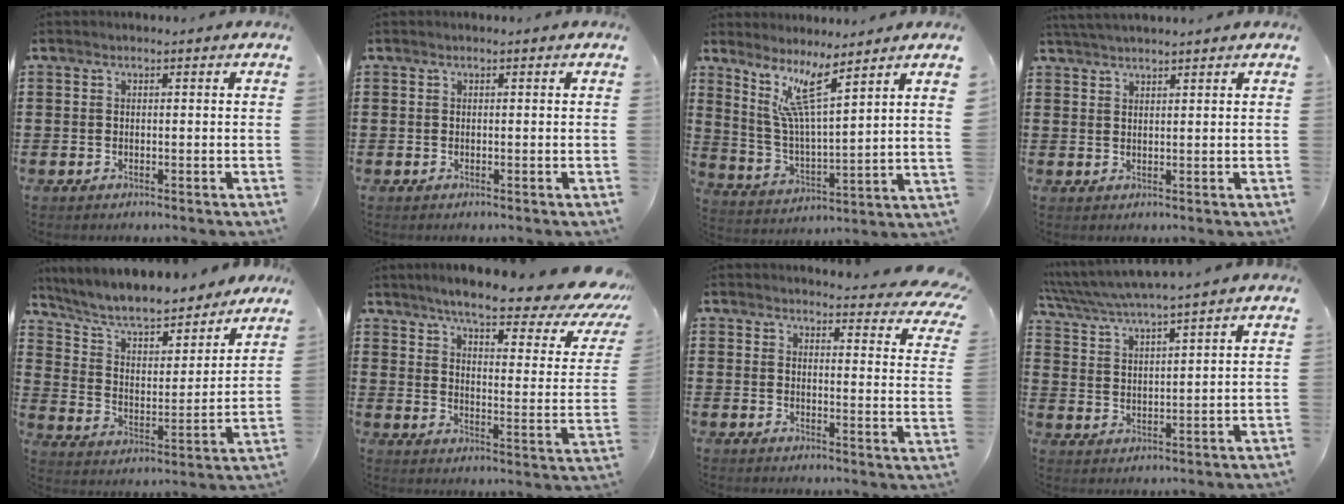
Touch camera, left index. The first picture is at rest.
{"total": 0.0}
{"total": 8.9, "force": [6.7, -0.1, 5.9], "torque": [-0.137, -0.034, 0.113]}
{"total": 2.1, "force": [2.1, -0.2, 0.3], "torque": [-0.011, 0.002, 0.040]}
{"total": 7.5, "force": [6.9, 1.2, 2.7], "torque": [-0.084, -0.048, 0.117]}
{"total": 8.3, "force": [6.4, 0.6, 5.2], "torque": [-0.109, -0.042, 0.102]}
{"total": 4.4, "force": [4.1, 0.2, 1.5], "torque": [-0.031, -0.023, 0.071]}
{"total": 4.2, "force": [4.0, -0.5, 1.3], "torque": [-0.043, -0.023, 0.067]}